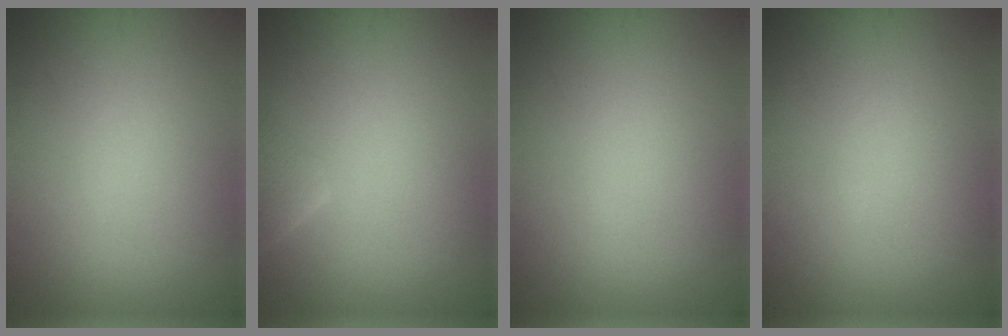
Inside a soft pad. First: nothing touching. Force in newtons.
{"total": 1.8, "press": 1.8, "slide": 0.1}
{"total": 0.0}
{"total": 0.0}